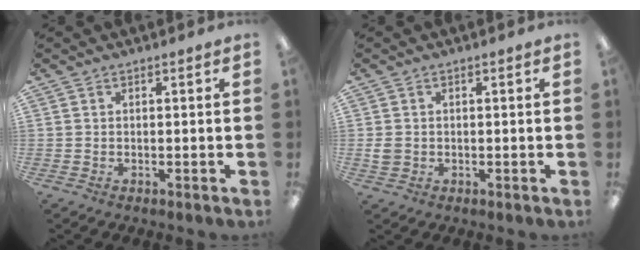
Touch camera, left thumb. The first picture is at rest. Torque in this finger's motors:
{"motor_torque": [-0.13, 0.17, 0.32, -0.16, 0.00]}